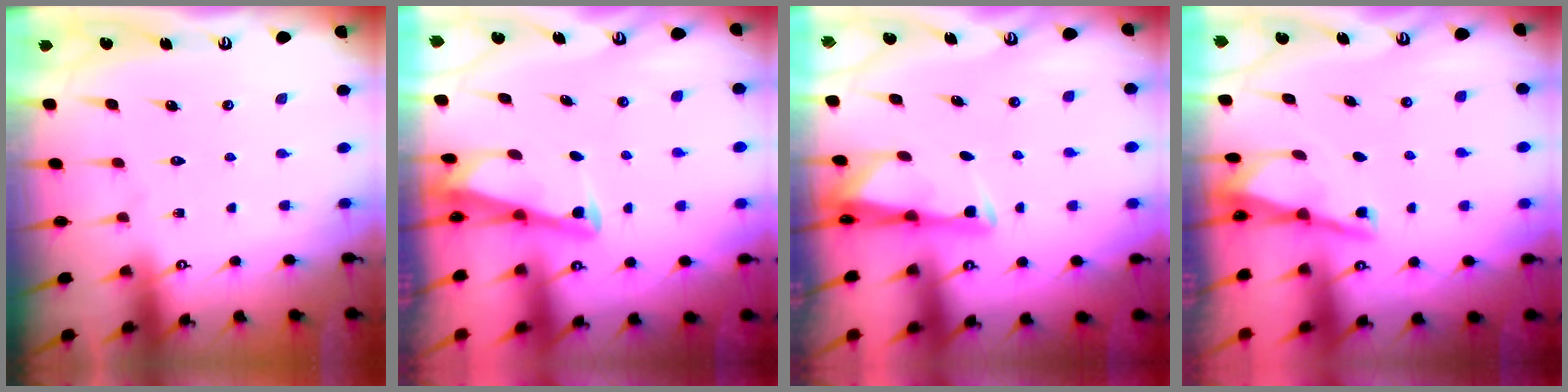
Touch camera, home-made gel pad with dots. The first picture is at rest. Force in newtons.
{"total": 2.8, "press": 2.8, "slide": 0.3}
{"total": 2.9, "press": 2.9, "slide": 0.4}
{"total": 2.9, "press": 2.8, "slide": 0.3}